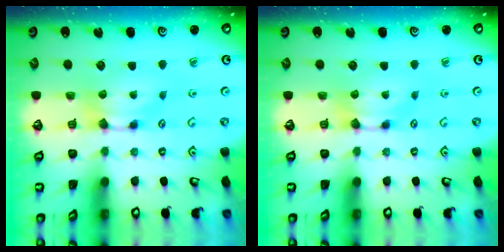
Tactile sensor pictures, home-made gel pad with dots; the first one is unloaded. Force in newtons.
{"total": 0.0}